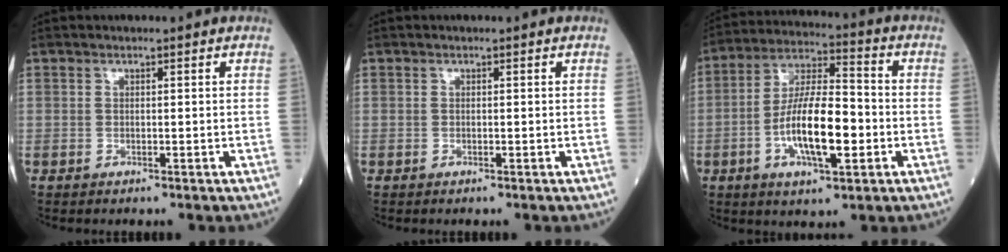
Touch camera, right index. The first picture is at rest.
{"total": 0.0}
{"total": 14.1, "force": [-3.4, 4.2, 13.1], "torque": [-0.255, 0.007, -0.059]}